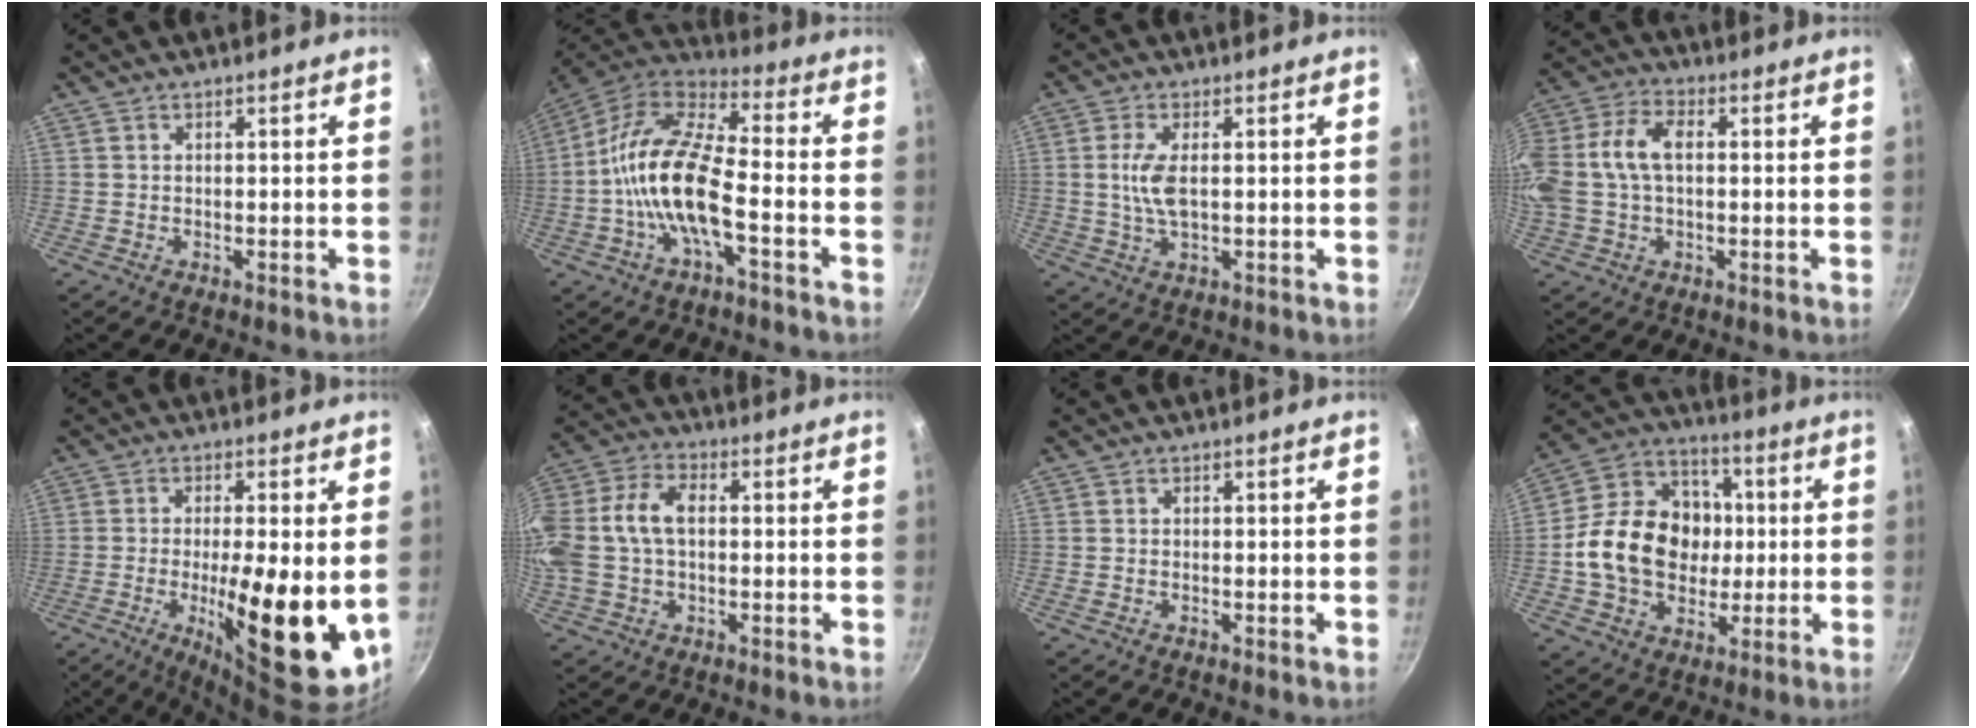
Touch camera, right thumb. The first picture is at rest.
{"total": 16.4, "force": [-3.9, 6.4, 14.6], "torque": [-0.281, 0.044, -0.095]}
{"total": 5.6, "force": [0.5, 2.3, 5.1], "torque": [-0.113, -0.001, 0.012]}
{"total": 13.6, "force": [0.8, 8.5, 10.6], "torque": [-0.223, 0.025, 0.001]}
{"total": 16.5, "force": [-2.1, 4.6, 15.7], "torque": [-0.228, -0.010, -0.028]}
{"total": 14.9, "force": [0.5, 9.7, 11.3], "torque": [-0.238, 0.028, -0.002]}
{"total": 0.0}
{"total": 20.0, "force": [-0.5, 16.0, 12.0], "torque": [-0.169, 0.032, -0.014]}